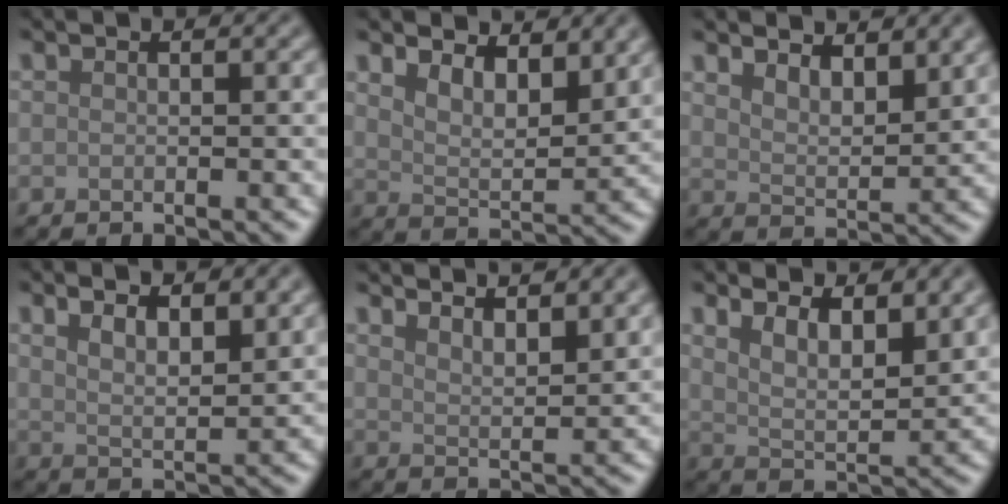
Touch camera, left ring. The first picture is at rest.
{"total": 4.7, "force": [3.4, 1.9, 2.6], "torque": [-0.053, -0.007, 0.053]}
{"total": 4.4, "force": [3.6, 1.4, 2.2], "torque": [-0.040, -0.002, 0.053]}
{"total": 4.1, "force": [2.6, 1.4, 2.8], "torque": [-0.051, -0.003, 0.045]}
{"total": 4.9, "force": [4.2, 1.1, 2.3], "torque": [-0.026, 0.008, 0.051]}
{"total": 5.2, "force": [3.5, 2.0, 3.4], "torque": [-0.064, -0.006, 0.059]}